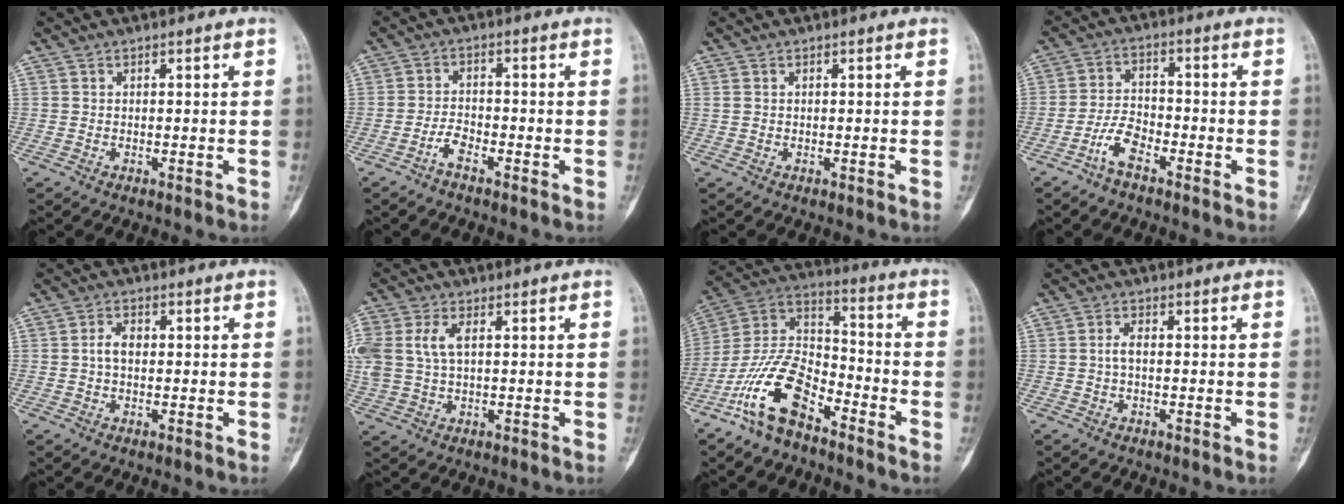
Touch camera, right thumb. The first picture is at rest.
{"total": 3.0, "force": [-2.2, 1.1, 1.7], "torque": [-0.030, 0.018, -0.046]}
{"total": 0.9, "force": [0.3, 0.7, 0.5], "torque": [-0.012, 0.005, 0.008]}
{"total": 5.5, "force": [-3.6, 2.4, 3.4], "torque": [-0.062, 0.027, -0.073]}
{"total": 2.8, "force": [0.0, 1.8, 2.2], "torque": [-0.039, 0.009, -0.004]}
{"total": 10.2, "force": [2.2, 6.1, 7.8], "torque": [-0.209, 0.011, 0.048]}
{"total": 15.2, "force": [-9.3, 7.4, 9.5], "torque": [-0.172, 0.074, -0.187]}
{"total": 1.7, "force": [-0.3, 0.7, 1.5], "torque": [-0.027, 0.004, -0.007]}